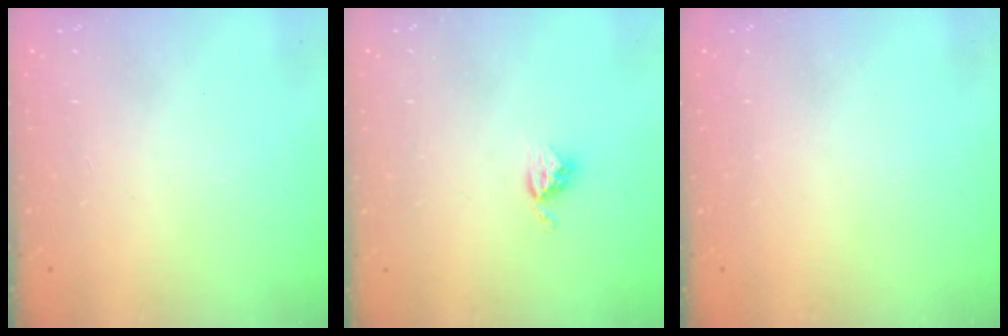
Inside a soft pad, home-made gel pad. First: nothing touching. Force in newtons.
{"total": 3.9, "press": 3.9, "slide": 0.4}
{"total": 0.0}